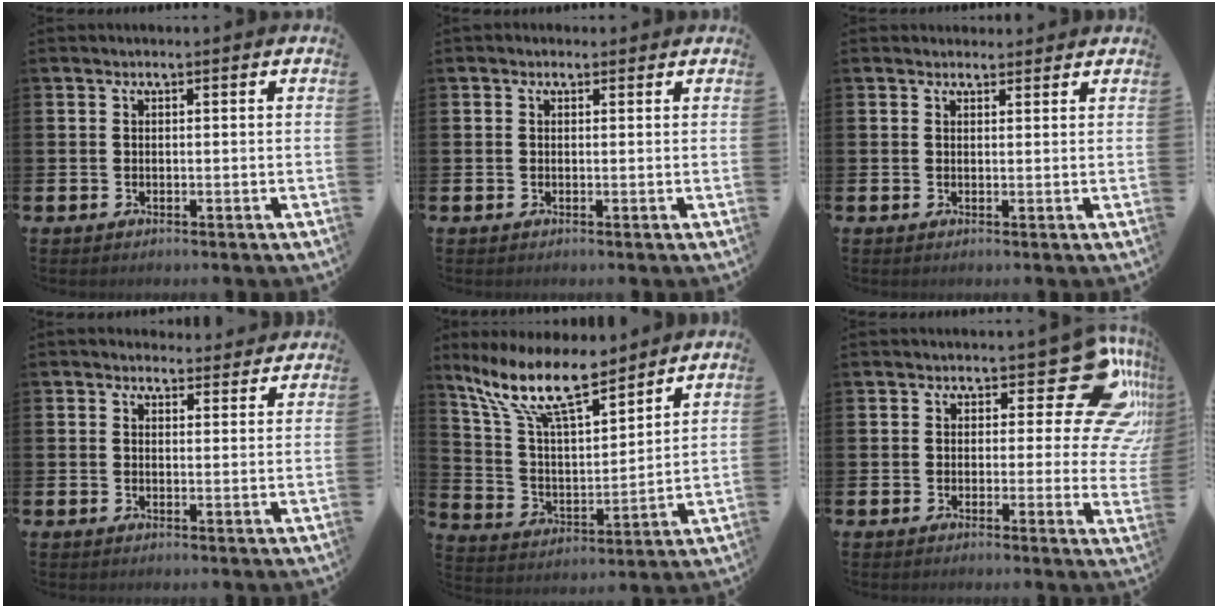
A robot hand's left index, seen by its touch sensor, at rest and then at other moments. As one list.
[{"total": 0.6, "force": [0.2, 0.5, 0.2], "torque": [0.008, 0.003, 0.000]}, {"total": 1.5, "force": [1.4, 0.6, 0.0], "torque": [0.006, -0.001, 0.024]}, {"total": 2.5, "force": [2.4, 0.8, -0.1], "torque": [0.005, -0.011, 0.042]}, {"total": 12.6, "force": [10.2, 3.2, 6.7], "torque": [-0.162, -0.049, 0.179]}, {"total": 12.9, "force": [6.1, 6.2, 9.6], "torque": [-0.114, -0.061, 0.096]}]